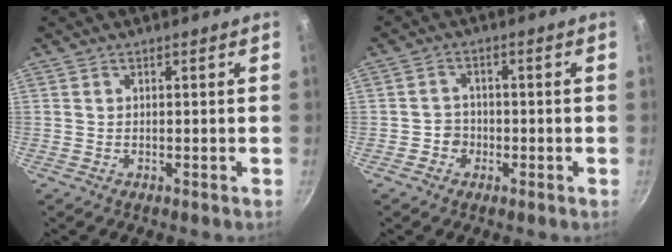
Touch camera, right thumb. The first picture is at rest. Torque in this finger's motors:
{"motor_torque": [0.02, -0.18, 0.25, -0.03, 0.03]}